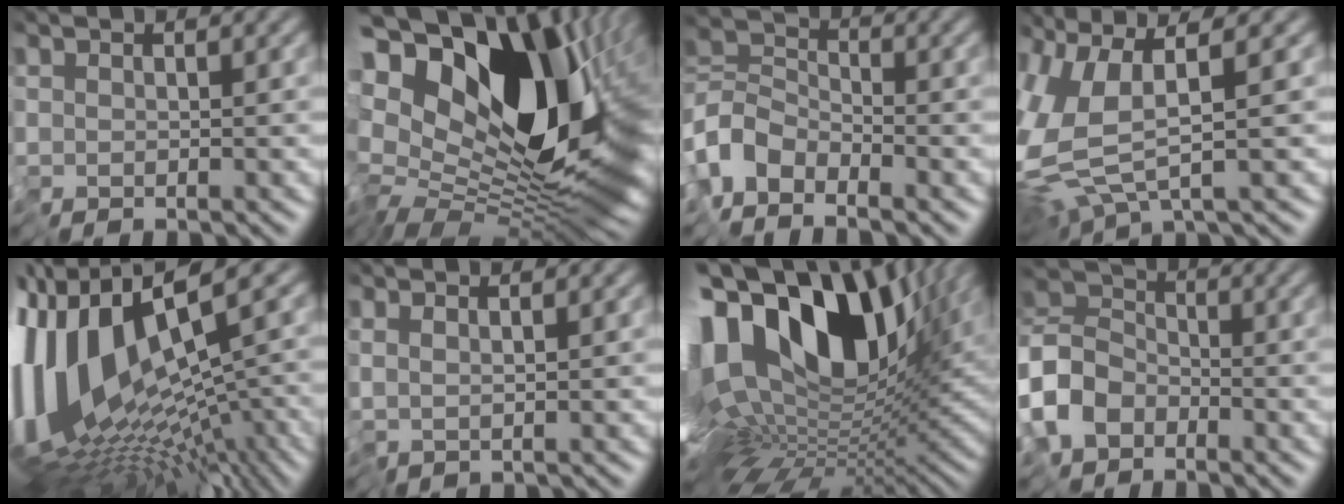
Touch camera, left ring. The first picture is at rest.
{"total": 17.4, "force": [3.2, 10.3, 13.7], "torque": [-0.249, 0.024, 0.057]}
{"total": 3.9, "force": [-3.2, 1.8, 1.5], "torque": [-0.032, 0.006, -0.083]}
{"total": 9.4, "force": [0.7, 3.7, 8.7], "torque": [-0.232, -0.016, 0.039]}
{"total": 15.0, "force": [0.2, 6.4, 13.6], "torque": [-0.270, 0.004, 0.023]}
{"total": 0.9, "force": [0.6, -0.3, 0.6], "torque": [-0.014, 0.004, 0.014]}
{"total": 20.3, "force": [6.7, 8.9, 17.0], "torque": [-0.277, 0.017, 0.125]}
{"total": 6.2, "force": [-3.6, 4.2, 2.7], "torque": [-0.061, 0.009, -0.094]}